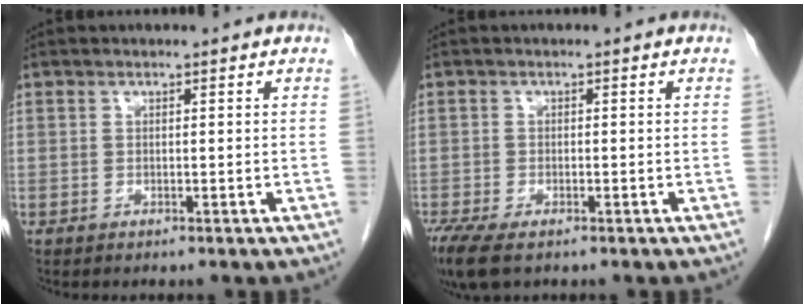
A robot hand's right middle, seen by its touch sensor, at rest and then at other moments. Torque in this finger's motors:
{"motor_torque": [1.02, -0.49, 0.03, 0.06]}